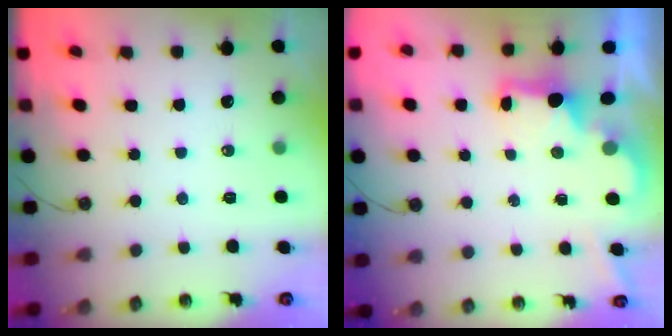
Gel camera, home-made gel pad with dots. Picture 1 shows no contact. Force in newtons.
{"total": 2.3, "press": 2.2, "slide": 0.7}